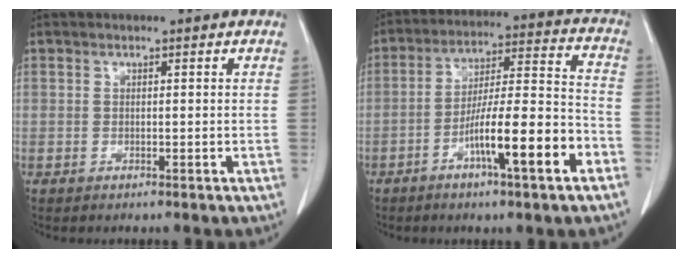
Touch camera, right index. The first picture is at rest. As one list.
[{"total": 14.1, "force": [-6.4, 0.9, 12.6], "torque": [-0.208, 0.006, -0.103]}]